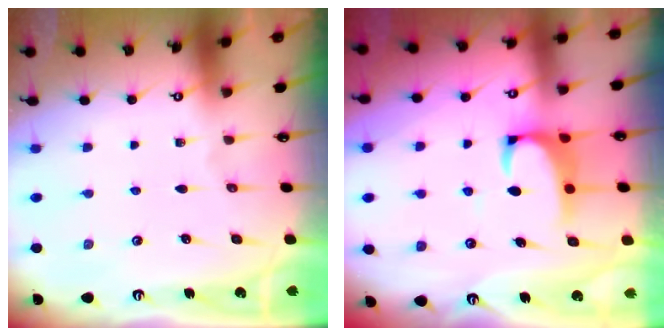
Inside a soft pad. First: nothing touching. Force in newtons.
{"total": 2.2, "press": 2.0, "slide": 0.9}